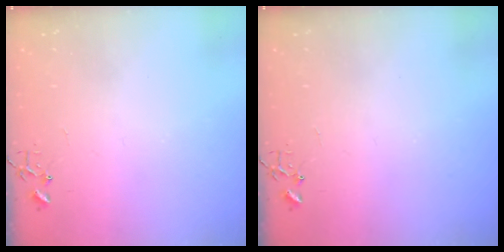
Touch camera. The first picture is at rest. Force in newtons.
{"total": 0.0}